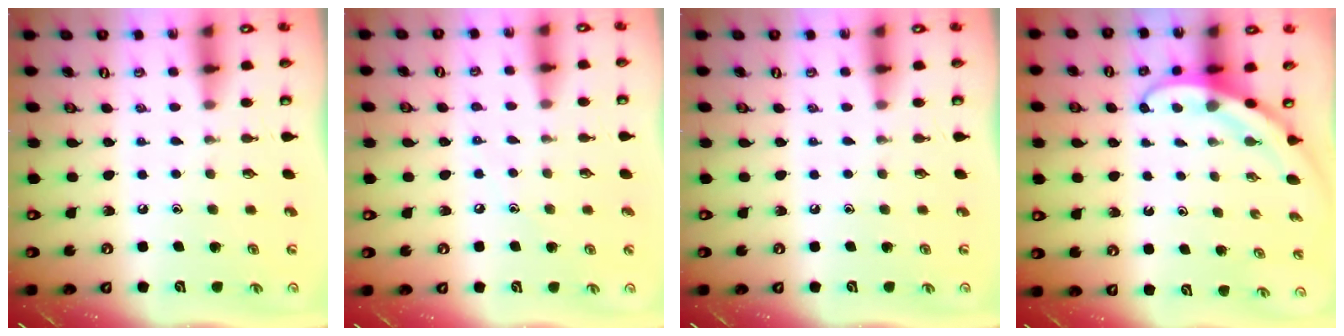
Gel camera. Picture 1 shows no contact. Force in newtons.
{"total": 3.4, "press": 3.3, "slide": 0.4}
{"total": 0.0}
{"total": 3.7, "press": 3.7, "slide": 0.3}